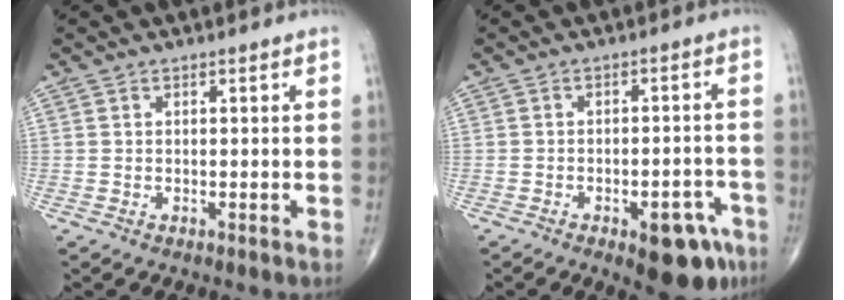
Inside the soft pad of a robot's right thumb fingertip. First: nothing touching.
{"total": 9.7, "force": [-5.3, 4.2, 6.9], "torque": [-0.060, 0.032, -0.064]}